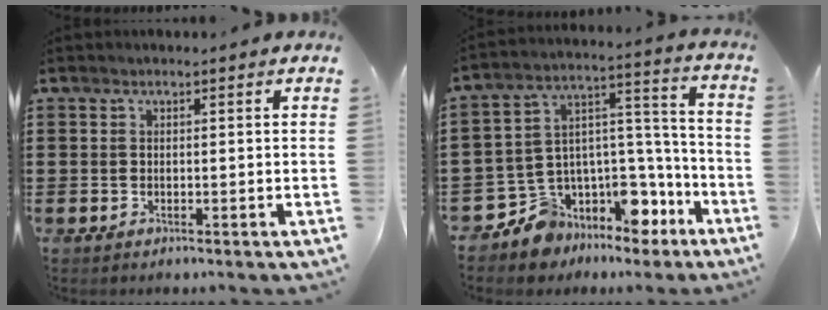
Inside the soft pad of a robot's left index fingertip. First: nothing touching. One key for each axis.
{"total": 9.5, "fx": -7.7, "fy": 5.3, "fz": 1.7, "tx": -0.041, "ty": 0.003, "tz": -0.135}